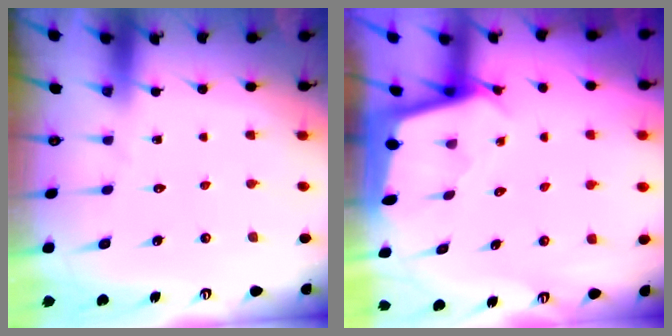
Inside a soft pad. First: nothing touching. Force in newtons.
{"total": 2.4, "press": 2.4, "slide": 0.1}